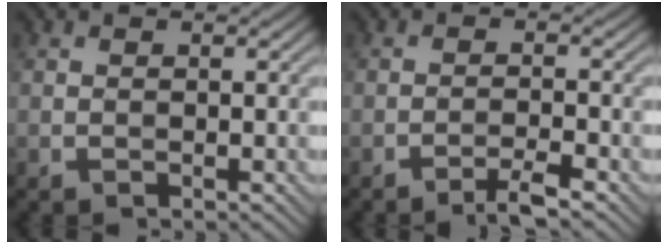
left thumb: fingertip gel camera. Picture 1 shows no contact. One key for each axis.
{"total": 2.9, "fx": -2.2, "fy": 0.1, "fz": 1.9, "tx": -0.032, "ty": 0.008, "tz": -0.046}